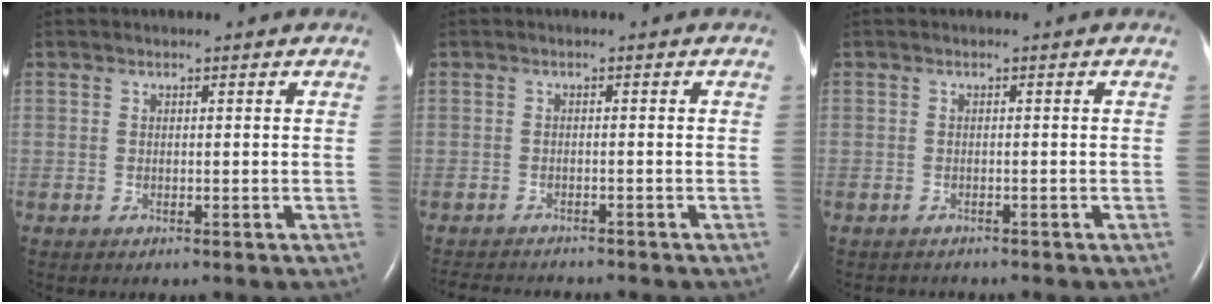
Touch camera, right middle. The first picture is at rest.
{"total": 6.6, "force": [-6.2, 1.1, 1.9], "torque": [-0.030, -0.007, -0.090]}
{"total": 2.2, "force": [-2.0, 0.8, 0.4], "torque": [-0.010, -0.004, -0.022]}